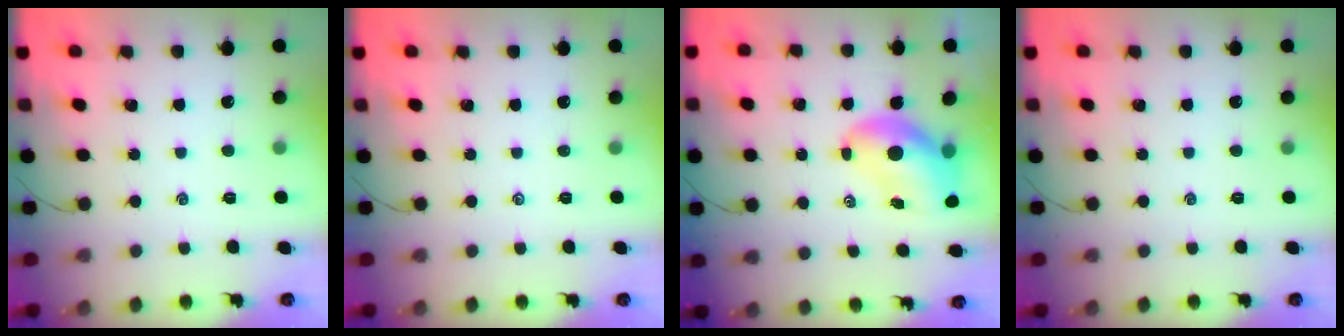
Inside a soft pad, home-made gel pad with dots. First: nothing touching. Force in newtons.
{"total": 0.0}
{"total": 8.3, "press": 8.0, "slide": 2.4}
{"total": 0.0}